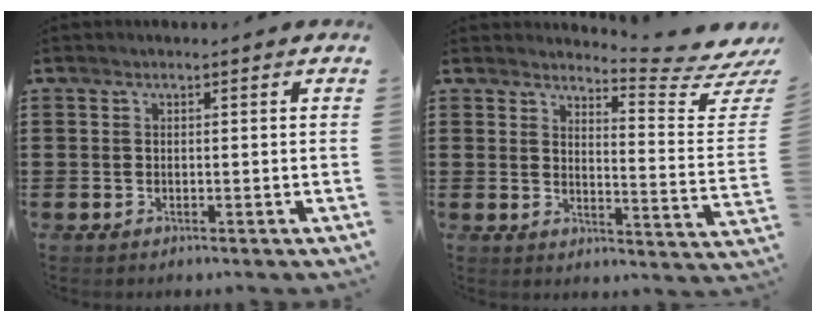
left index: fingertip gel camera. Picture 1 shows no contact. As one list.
[{"total": 5.1, "force": [4.6, 0.0, 2.1], "torque": [-0.034, -0.049, 0.069]}]